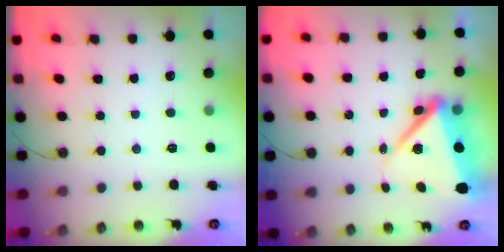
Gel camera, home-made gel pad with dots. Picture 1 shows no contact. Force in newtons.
{"total": 11.0, "press": 10.8, "slide": 1.8}